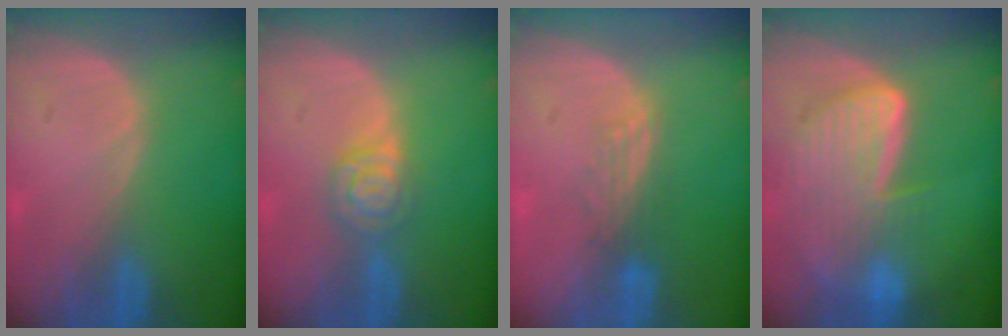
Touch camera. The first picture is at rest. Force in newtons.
{"total": 4.8, "press": 4.1, "slide": 2.4}
{"total": 2.8, "press": 2.6, "slide": 1.2}
{"total": 9.2, "press": 8.1, "slide": 4.5}